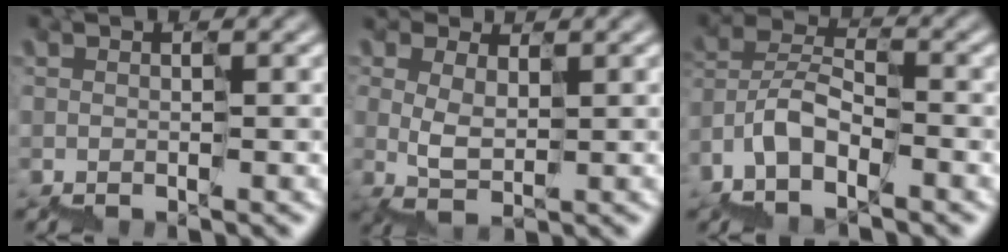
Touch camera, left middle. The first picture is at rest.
{"total": 1.4, "force": [1.1, 0.6, 0.6], "torque": [-0.023, 0.008, 0.031]}
{"total": 5.0, "force": [-3.4, 2.5, 2.7], "torque": [-0.047, 0.023, -0.059]}